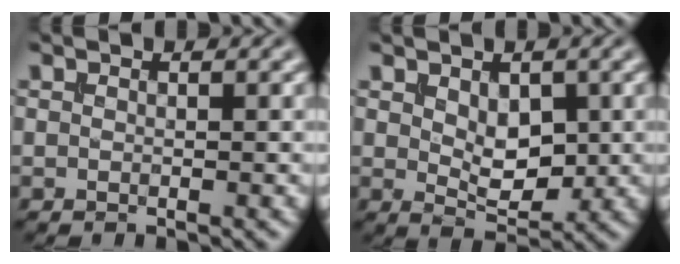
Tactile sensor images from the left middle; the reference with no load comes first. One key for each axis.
{"total": 3.6, "fx": 0.5, "fy": 2.2, "fz": 2.9, "tx": -0.046, "ty": -0.008, "tz": 0.016}